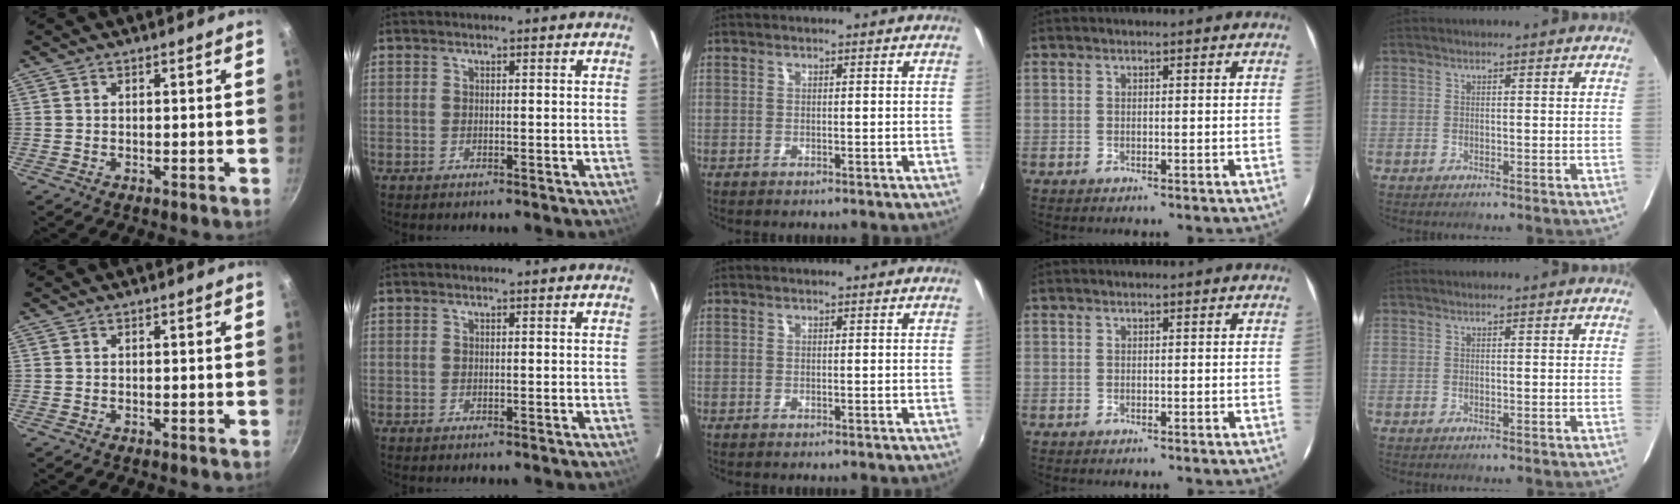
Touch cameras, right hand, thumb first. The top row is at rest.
{}